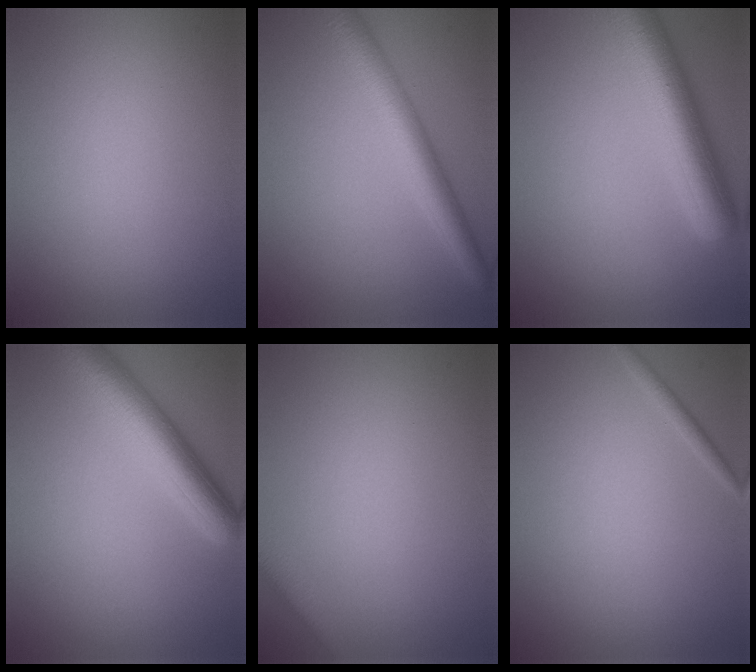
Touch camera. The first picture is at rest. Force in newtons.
{"total": 4.8, "press": 4.8, "slide": 0.1}
{"total": 7.1, "press": 7.1, "slide": 0.3}
{"total": 5.6, "press": 5.6, "slide": 0.2}
{"total": 1.6, "press": 1.6, "slide": 0.1}
{"total": 0.9, "press": 0.9, "slide": 0.1}